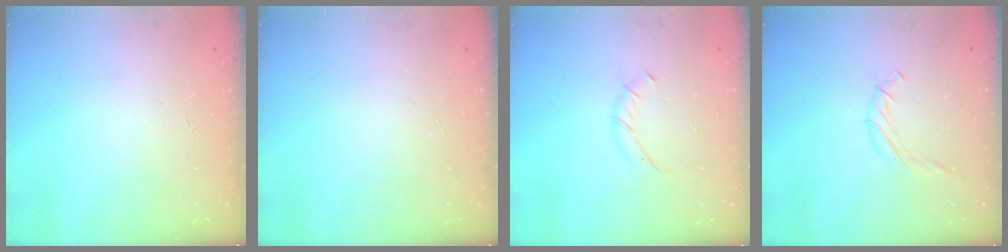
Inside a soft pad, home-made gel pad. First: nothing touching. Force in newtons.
{"total": 0.0}
{"total": 3.9, "press": 3.8, "slide": 0.7}
{"total": 6.0, "press": 5.7, "slide": 1.7}